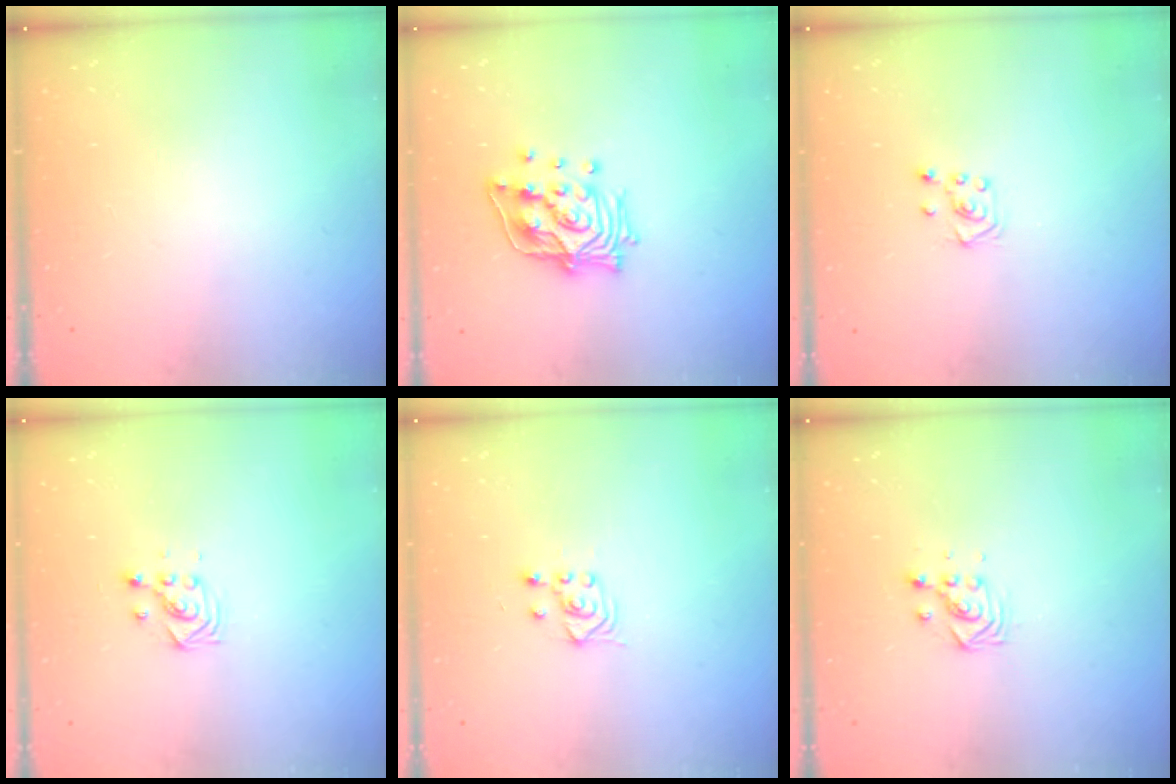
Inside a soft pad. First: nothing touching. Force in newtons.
{"total": 15.2, "press": 15.1, "slide": 2.0}
{"total": 3.2, "press": 3.2, "slide": 0.4}
{"total": 2.9, "press": 2.9, "slide": 0.4}
{"total": 3.2, "press": 2.9, "slide": 1.4}
{"total": 3.7, "press": 3.7, "slide": 0.2}